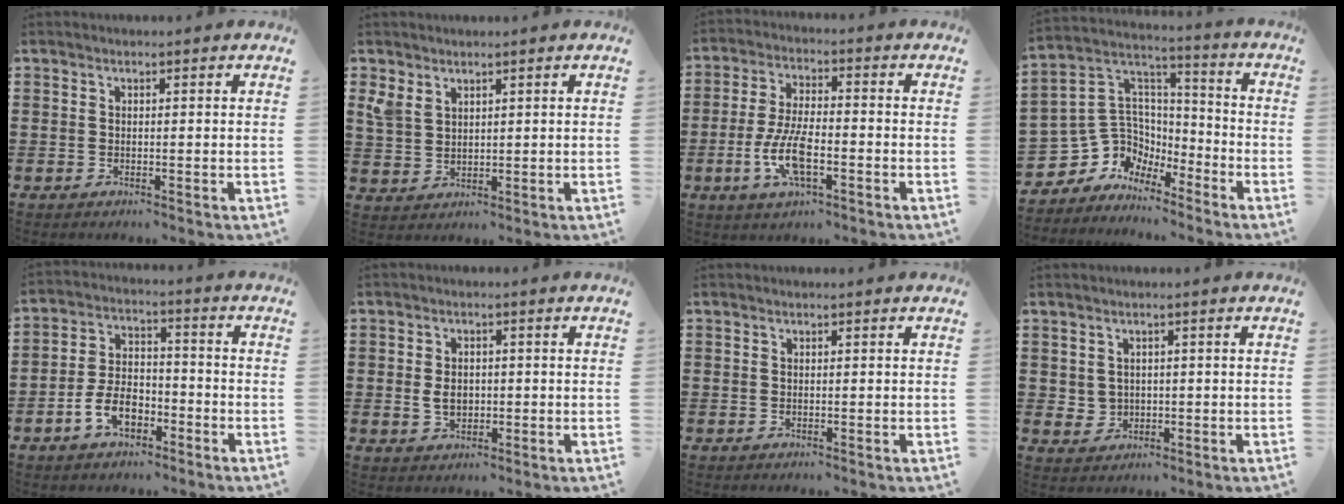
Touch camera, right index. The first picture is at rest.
{"total": 3.5, "force": [2.3, 2.3, 1.4], "torque": [-0.038, 0.009, 0.044]}
{"total": 8.7, "force": [-2.8, 3.1, 7.7], "torque": [-0.173, -0.013, -0.056]}
{"total": 7.2, "force": [-2.1, 6.8, 1.0], "torque": [-0.070, -0.013, -0.042]}
{"total": 6.7, "force": [-3.4, 3.7, 4.5], "torque": [-0.103, 0.005, -0.068]}
{"total": 3.0, "force": [-0.1, 2.1, 2.1], "torque": [-0.038, 0.001, -0.004]}
{"total": 0.0}
{"total": 2.0, "force": [0.8, 1.8, 0.3], "torque": [-0.014, 0.010, 0.013]}